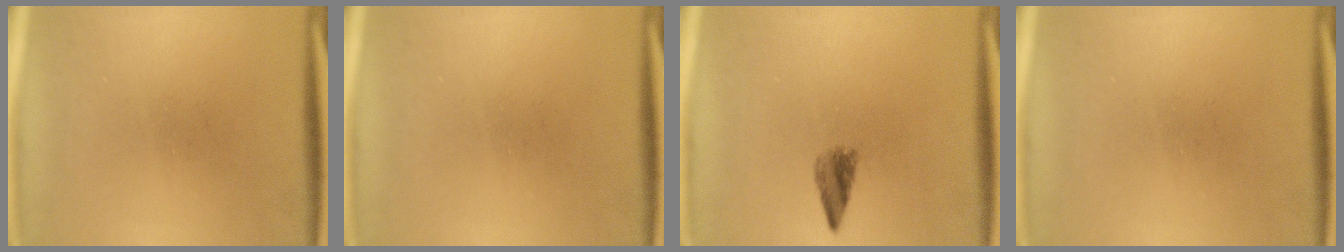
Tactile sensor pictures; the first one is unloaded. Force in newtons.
{"total": 0.0}
{"total": 2.6}
{"total": 0.0}